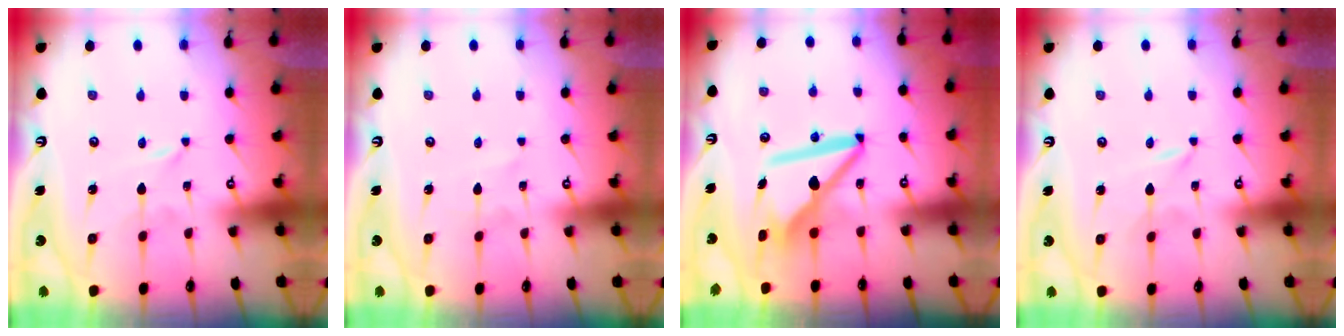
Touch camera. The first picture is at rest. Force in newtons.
{"total": 2.6, "press": 2.5, "slide": 0.4}
{"total": 12.5, "press": 12.5, "slide": 1.0}
{"total": 0.0}